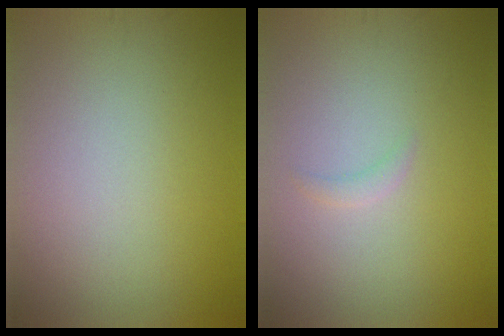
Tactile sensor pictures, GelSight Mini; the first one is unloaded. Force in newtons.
{"total": 0.8, "press": 0.7, "slide": 0.2}